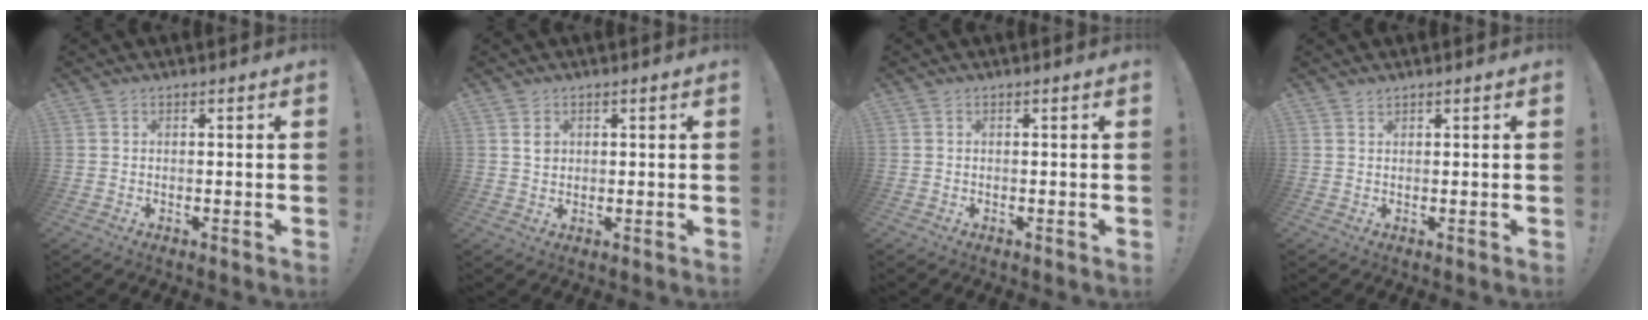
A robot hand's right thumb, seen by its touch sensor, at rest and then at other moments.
{"total": 2.2, "force": [0.9, 1.8, 0.9], "torque": [0.003, -0.006, 0.012]}
{"total": 0.7, "force": [-0.2, 0.7, -0.1], "torque": [0.003, 0.000, -0.003]}
{"total": 0.9, "force": [0.8, 0.2, 0.2], "torque": [0.001, -0.004, 0.014]}